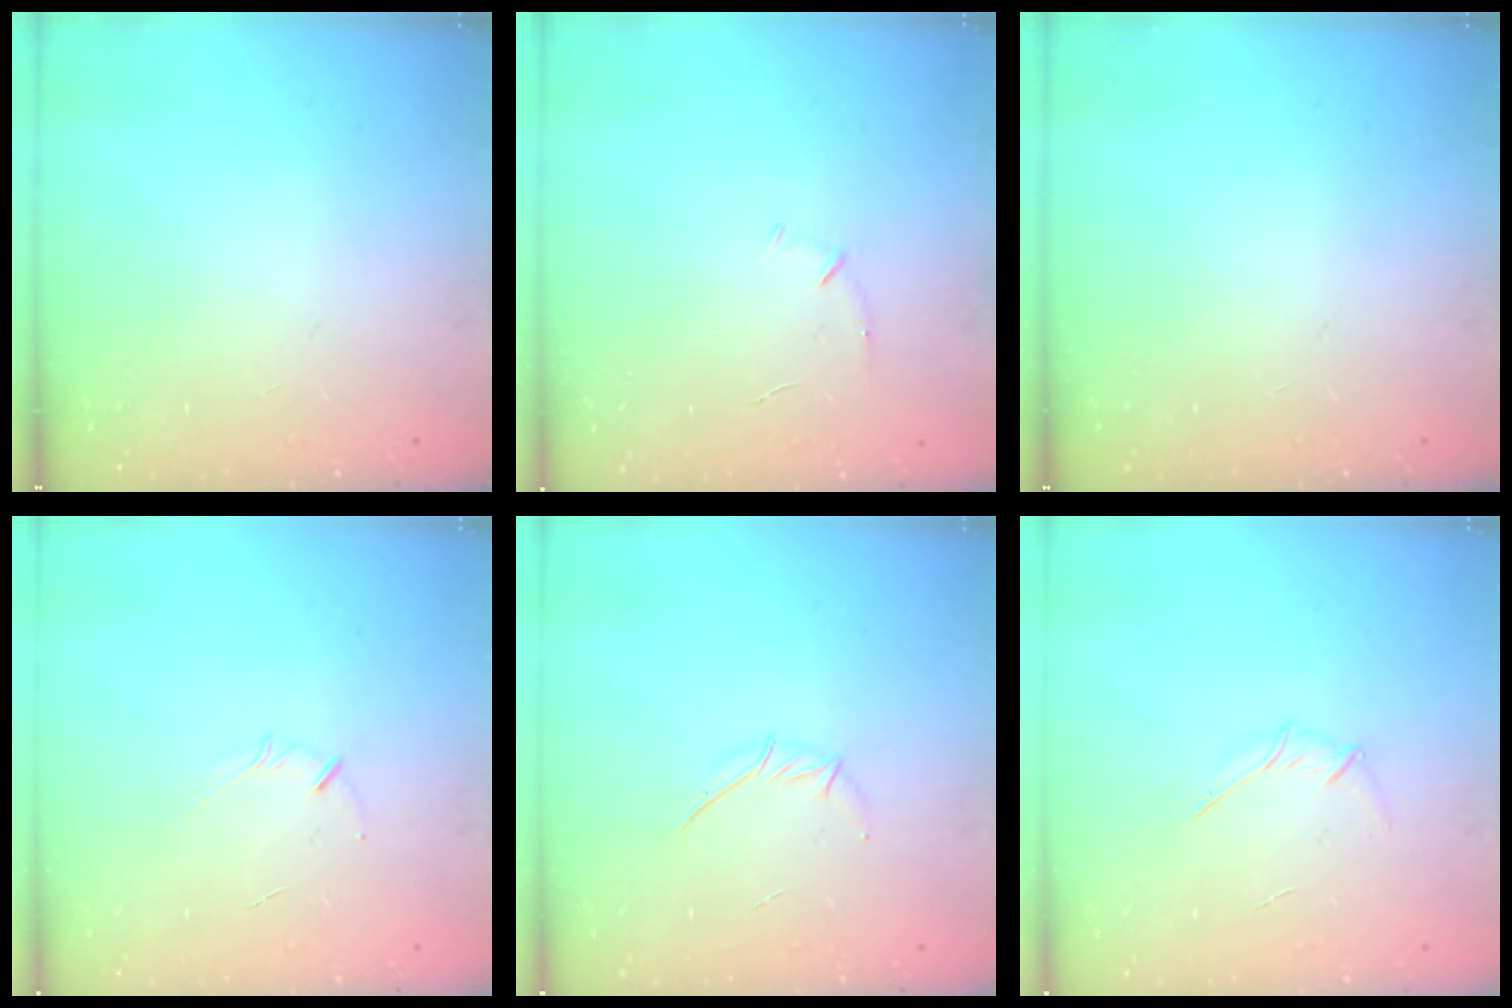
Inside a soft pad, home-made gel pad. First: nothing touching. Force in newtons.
{"total": 4.3, "press": 4.2, "slide": 1.1}
{"total": 0.0}
{"total": 3.1, "press": 3.0, "slide": 0.7}
{"total": 3.9, "press": 3.8, "slide": 0.8}
{"total": 3.3, "press": 3.2, "slide": 0.9}